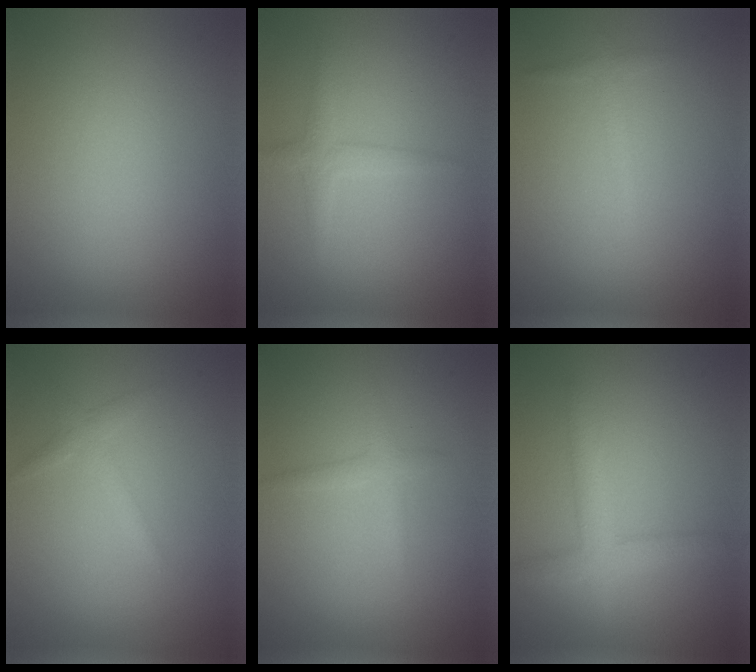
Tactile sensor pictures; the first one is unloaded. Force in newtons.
{"total": 1.7, "press": 1.7, "slide": 0.0}
{"total": 1.1, "press": 1.1, "slide": 0.0}
{"total": 1.3, "press": 1.3, "slide": 0.0}
{"total": 1.2, "press": 1.2, "slide": 0.1}
{"total": 3.0, "press": 3.0, "slide": 0.1}